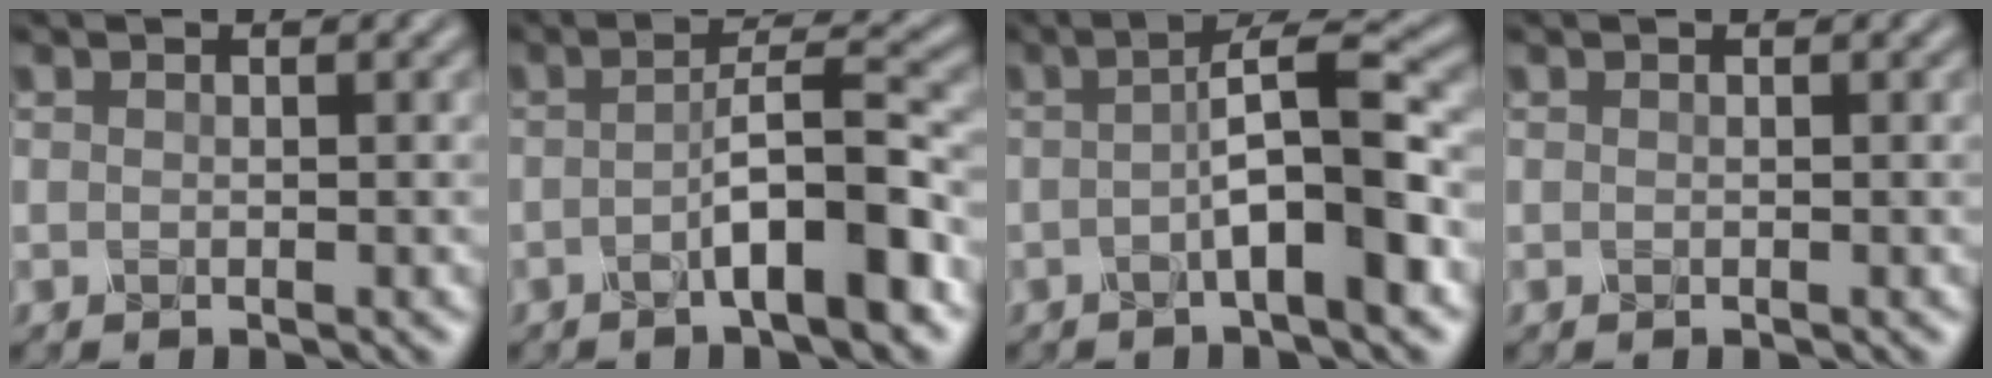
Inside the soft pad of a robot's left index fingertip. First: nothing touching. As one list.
[{"total": 6.1, "force": [-2.2, 1.1, 5.6], "torque": [-0.084, 0.016, -0.042]}, {"total": 6.4, "force": [-1.0, 1.1, 6.2], "torque": [-0.093, 0.013, -0.024]}, {"total": 0.0}]